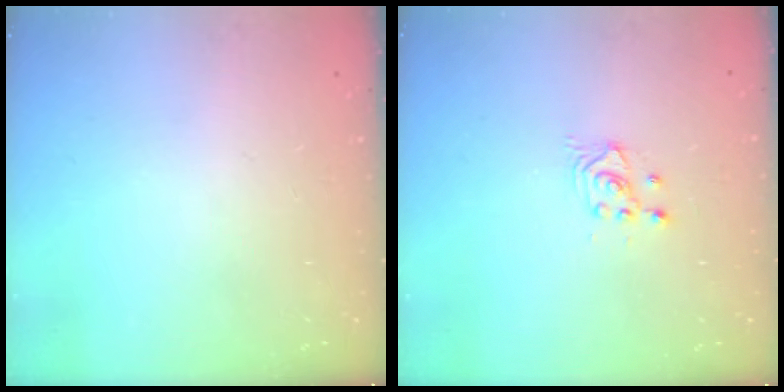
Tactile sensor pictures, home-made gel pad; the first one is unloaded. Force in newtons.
{"total": 2.7, "press": 2.7, "slide": 0.2}